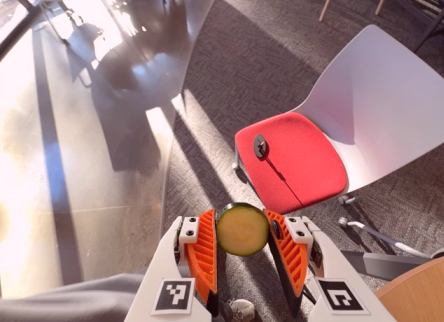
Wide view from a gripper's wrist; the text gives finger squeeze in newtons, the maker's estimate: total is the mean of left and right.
{"total": 7.7, "left": 7.6, "right": 7.7}